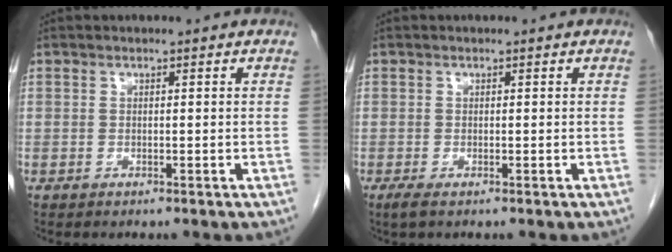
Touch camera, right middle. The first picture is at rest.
{"total": 1.1, "force": [-0.7, 0.1, 0.8], "torque": [-0.021, -0.005, -0.012]}